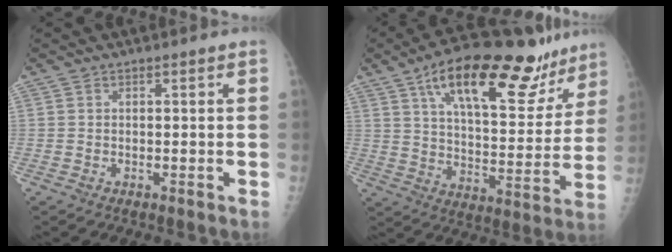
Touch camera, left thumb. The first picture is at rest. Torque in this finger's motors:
{"motor_torque": [0.49, 0.54, 1.57, -1.21, 0.40]}